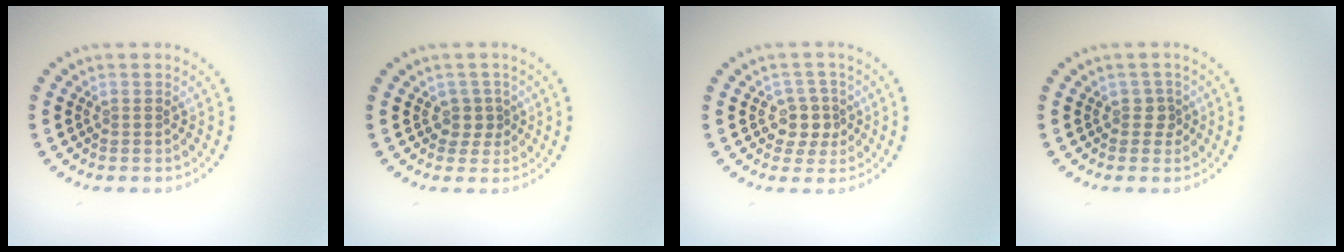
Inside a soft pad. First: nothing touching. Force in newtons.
{"total": 1.6, "press": 1.2, "slide": 1.1}
{"total": 2.5, "press": 2.2, "slide": 1.2}
{"total": 1.3, "press": 1.0, "slide": 0.7}